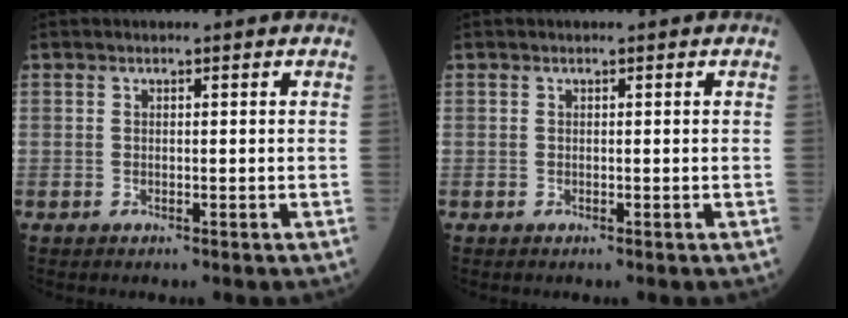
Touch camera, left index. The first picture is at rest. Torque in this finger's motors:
{"motor_torque": [0.08, 0.02, -0.01, 0.00]}